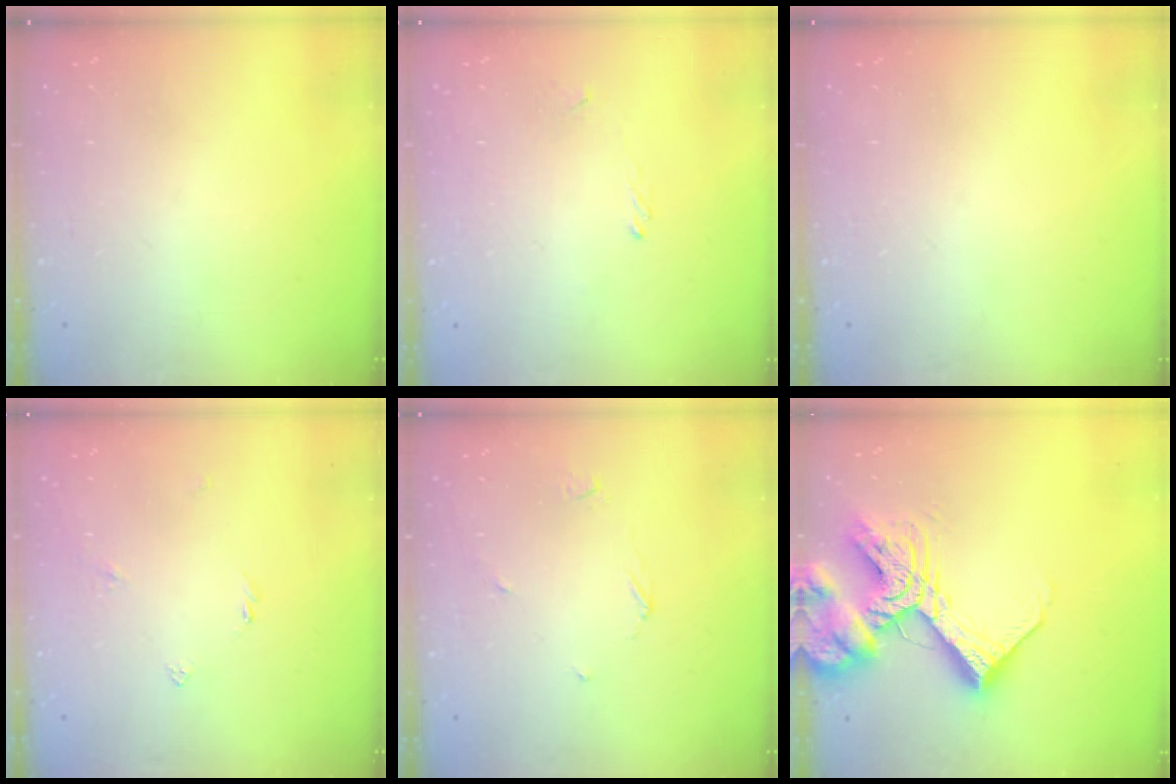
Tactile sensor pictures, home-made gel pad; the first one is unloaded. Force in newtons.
{"total": 1.1, "press": 1.0, "slide": 0.5}
{"total": 0.0}
{"total": 2.5, "press": 2.4, "slide": 0.5}
{"total": 2.8, "press": 2.8, "slide": 0.2}
{"total": 19.4, "press": 19.2, "slide": 2.3}